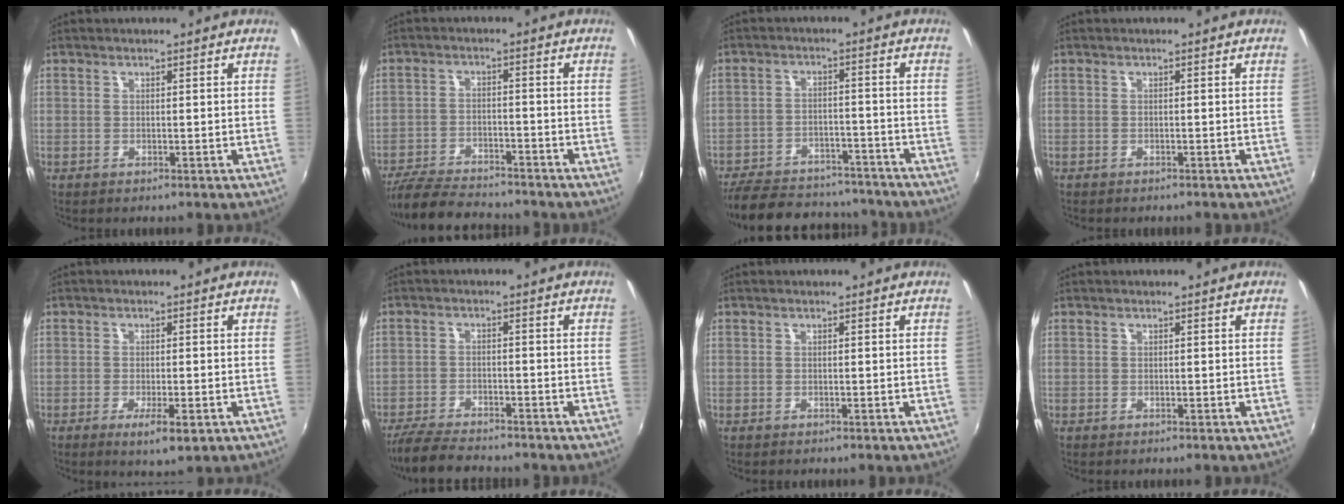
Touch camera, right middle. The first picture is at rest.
{"total": 12.5, "force": [-11.2, 2.7, 4.8], "torque": [-0.124, -0.014, -0.184]}
{"total": 21.0, "force": [-17.8, 7.6, 8.2], "torque": [-0.182, 0.009, -0.241]}
{"total": 1.1, "force": [-1.0, 0.3, 0.3], "torque": [-0.010, -0.005, -0.013]}
{"total": 4.6, "force": [-2.0, 1.0, 4.0], "torque": [-0.076, -0.013, -0.031]}
{"total": 8.8, "force": [-7.9, 1.7, 3.5], "torque": [-0.097, -0.019, -0.135]}
{"total": 0.0}
{"total": 0.0}